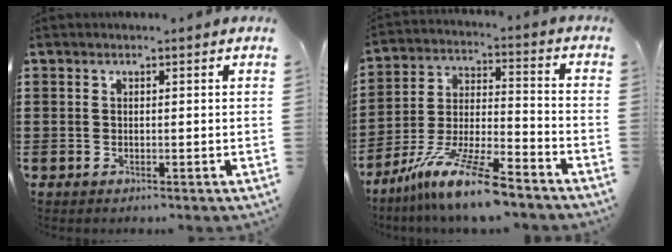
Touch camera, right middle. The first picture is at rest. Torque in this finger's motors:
{"motor_torque": [1.53, -0.61, 0.78, 0.13]}